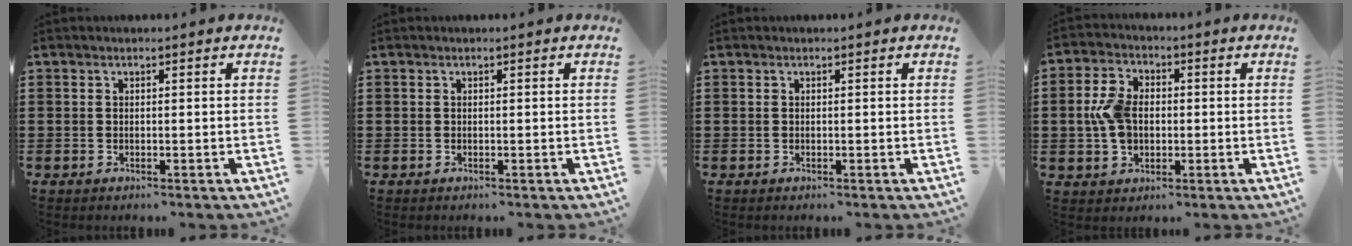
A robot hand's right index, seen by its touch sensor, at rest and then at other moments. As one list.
[{"total": 0.0}, {"total": 0.0}, {"total": 6.5, "force": [-0.2, 4.6, 4.6], "torque": [-0.122, 0.005, -0.013]}]